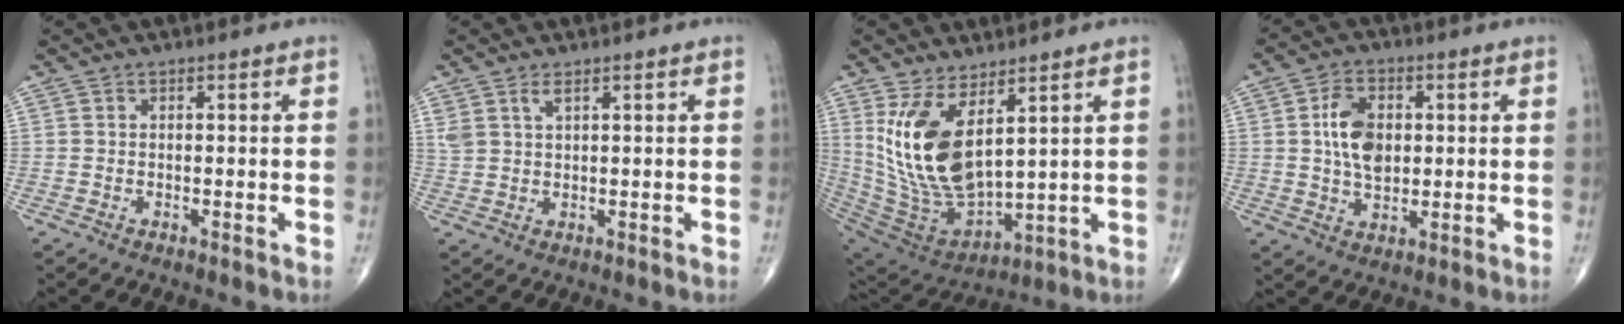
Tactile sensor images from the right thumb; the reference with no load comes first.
{"total": 2.4, "force": [1.6, 0.9, 1.6], "torque": [-0.038, -0.001, 0.039]}
{"total": 16.8, "force": [6.0, 7.7, 13.7], "torque": [-0.260, -0.043, 0.140]}
{"total": 8.5, "force": [1.1, 5.5, 6.3], "torque": [-0.099, 0.000, 0.020]}